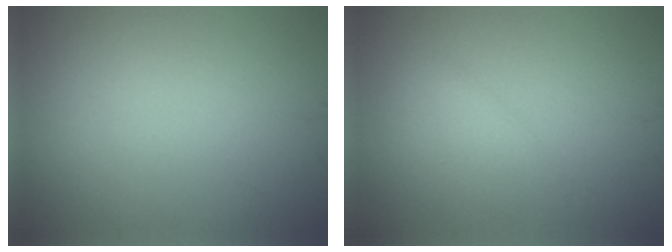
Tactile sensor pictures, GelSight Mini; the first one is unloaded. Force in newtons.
{"total": 1.9, "press": 1.9, "slide": 0.1}